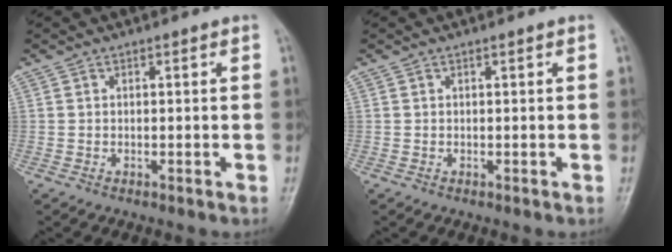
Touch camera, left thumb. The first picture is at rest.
{"total": 0.0}